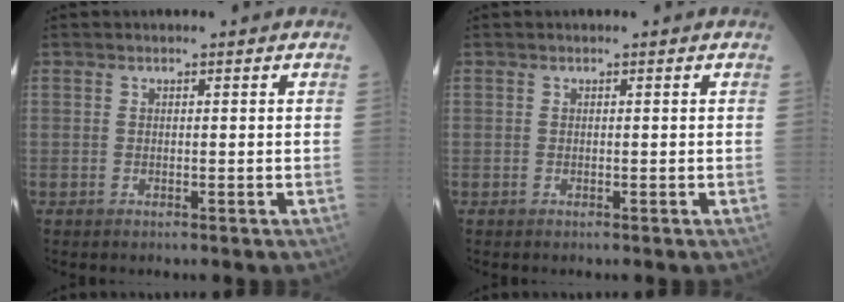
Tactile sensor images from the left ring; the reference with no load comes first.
{"total": 0.0}